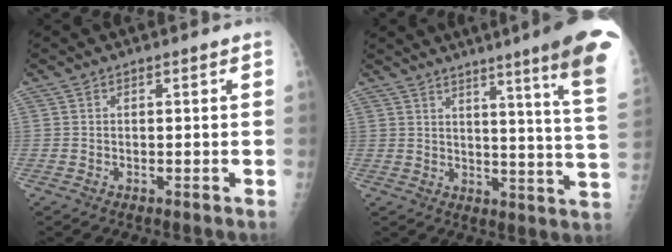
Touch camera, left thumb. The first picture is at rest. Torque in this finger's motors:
{"motor_torque": [3.60, 1.41, 1.31, -1.46, 0.13]}